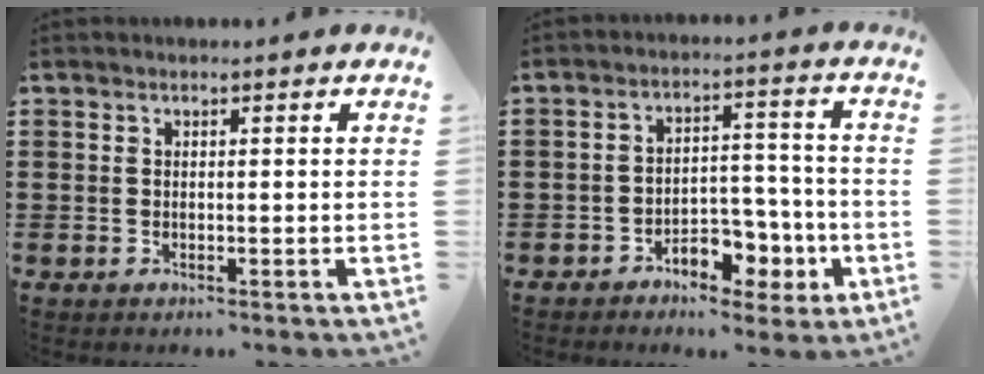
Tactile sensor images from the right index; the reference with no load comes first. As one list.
[{"total": 5.9, "force": [-3.4, 3.9, 2.7], "torque": [-0.038, 0.019, -0.063]}]